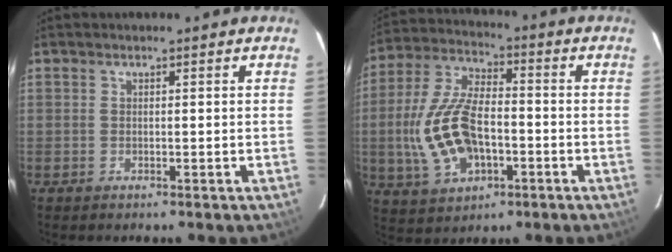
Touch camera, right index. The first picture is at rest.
{"total": 15.8, "force": [-3.1, 8.3, 13.1], "torque": [-0.288, 0.004, -0.049]}